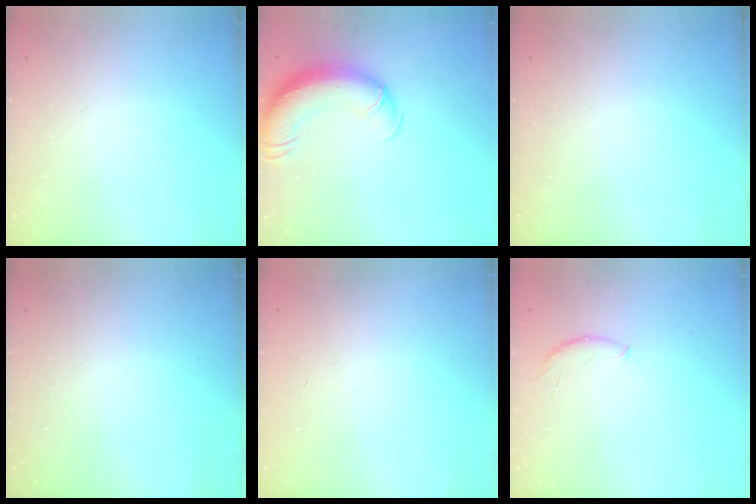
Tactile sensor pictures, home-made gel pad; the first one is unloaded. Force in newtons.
{"total": 15.1, "press": 14.7, "slide": 3.6}
{"total": 0.0}
{"total": 0.0}
{"total": 0.6, "press": 0.5, "slide": 0.2}
{"total": 6.1, "press": 6.0, "slide": 1.0}